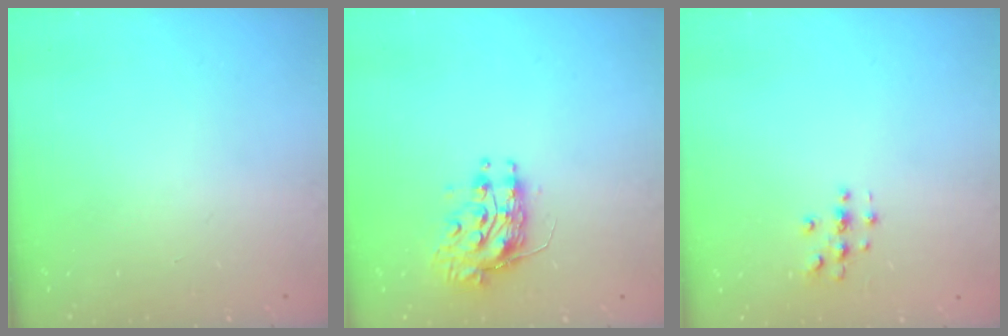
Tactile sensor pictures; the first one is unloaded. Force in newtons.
{"total": 9.3, "press": 9.2, "slide": 0.6}
{"total": 2.7, "press": 2.7, "slide": 0.3}